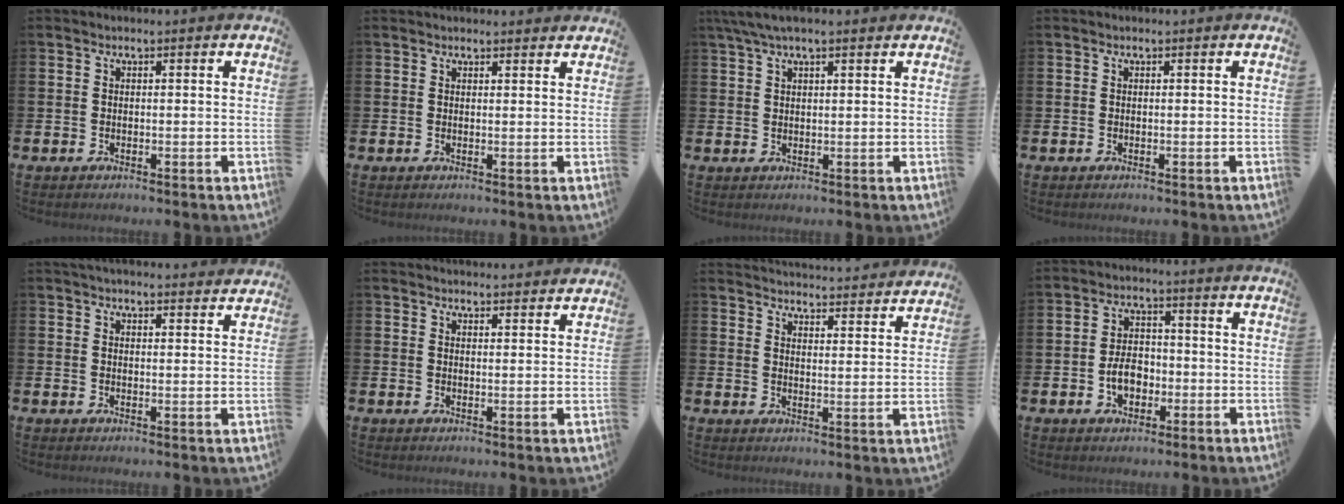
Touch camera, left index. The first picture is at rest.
{"total": 1.4, "force": [1.4, 0.3, 0.0], "torque": [0.006, -0.003, 0.024]}
{"total": 4.0, "force": [2.9, 0.9, 2.5], "torque": [-0.052, -0.001, 0.053]}
{"total": 0.0}
{"total": 3.3, "force": [3.3, 0.3, 0.4], "torque": [-0.014, -0.014, 0.060]}
{"total": 2.8, "force": [2.8, 0.3, -0.2], "torque": [0.006, -0.018, 0.050]}
{"total": 4.6, "force": [4.6, 0.0, 0.0], "torque": [-0.013, -0.040, 0.079]}
{"total": 4.6, "force": [-1.4, 3.1, 3.1], "torque": [-0.045, 0.004, -0.030]}